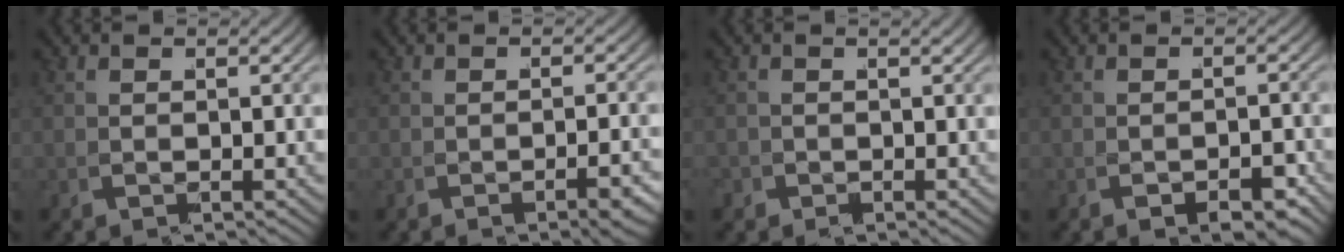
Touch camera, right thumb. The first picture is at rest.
{"total": 1.8, "force": [-1.4, -0.7, 0.9], "torque": [-0.023, -0.001, -0.022]}
{"total": 1.0, "force": [-0.4, 0.8, -0.3], "torque": [-0.008, -0.009, -0.001]}
{"total": 1.8, "force": [-1.6, 0.3, 0.7], "torque": [-0.029, -0.012, -0.019]}